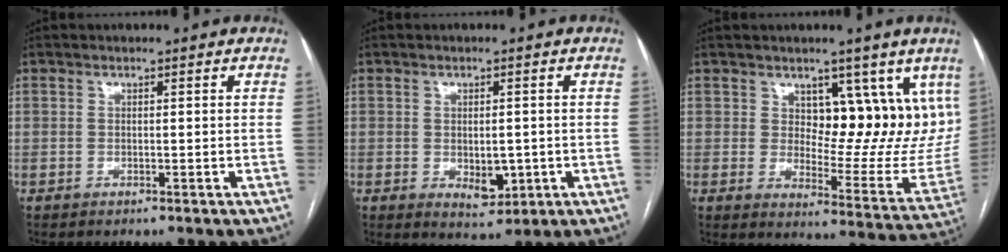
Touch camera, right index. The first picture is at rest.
{"total": 4.3, "force": [-0.8, 2.3, 3.6], "torque": [-0.050, -0.008, 0.002]}
{"total": 13.3, "force": [7.3, 6.4, 9.1], "torque": [-0.092, -0.016, 0.107]}